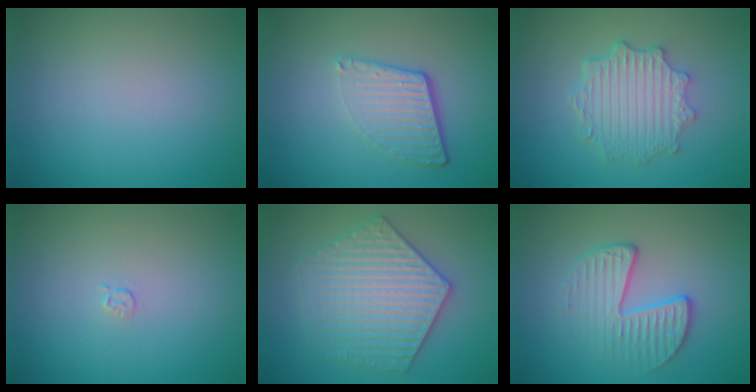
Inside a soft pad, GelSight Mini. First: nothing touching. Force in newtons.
{"total": 4.4, "press": 2.9, "slide": 3.3}
{"total": 4.8, "press": 3.7, "slide": 3.0}
{"total": 0.6, "press": 0.3, "slide": 0.6}
{"total": 6.1, "press": 6.1, "slide": 0.9}
{"total": 3.5, "press": 2.9, "slide": 2.0}